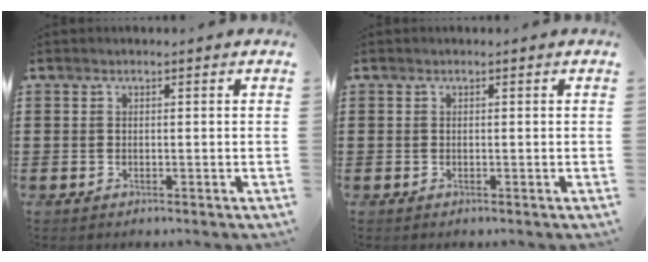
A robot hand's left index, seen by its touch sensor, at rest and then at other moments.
{"total": 0.0}